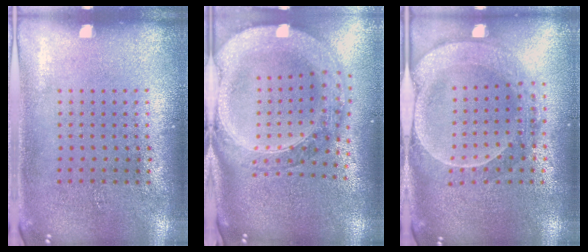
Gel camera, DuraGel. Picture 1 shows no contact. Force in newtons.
{"total": 3.7, "press": 2.9, "slide": 2.2}
{"total": 2.3, "press": 2.1, "slide": 0.9}